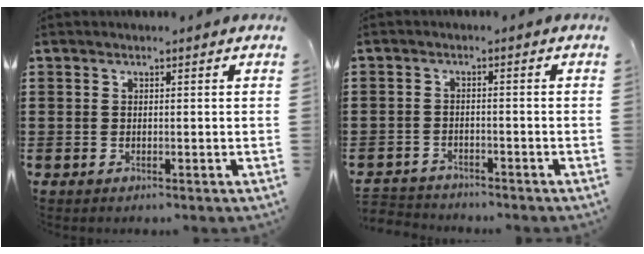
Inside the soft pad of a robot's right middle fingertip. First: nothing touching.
{"total": 2.4, "force": [-2.4, 0.4, -0.4], "torque": [-0.001, 0.000, -0.054]}